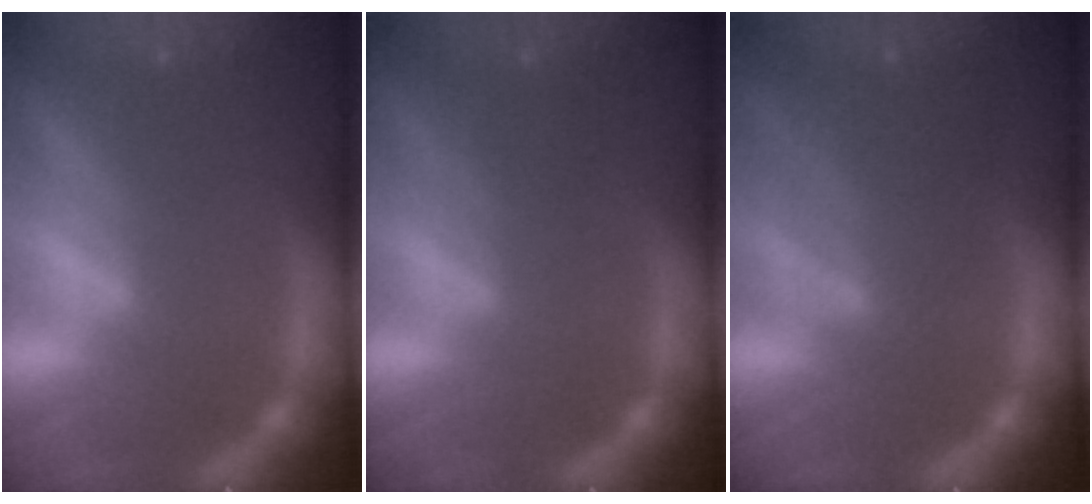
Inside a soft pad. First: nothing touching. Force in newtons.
{"total": 2.5}
{"total": 5.6}